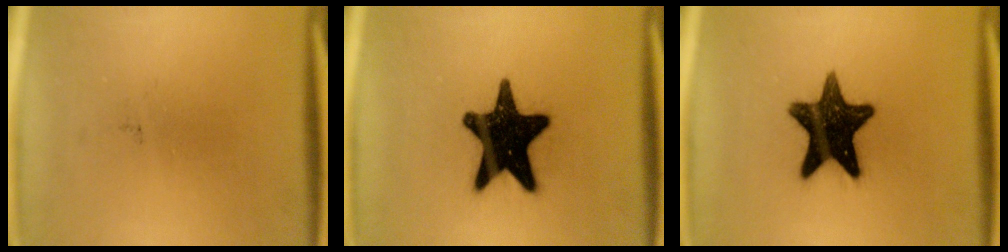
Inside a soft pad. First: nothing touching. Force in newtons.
{"total": 19.1}
{"total": 15.1}